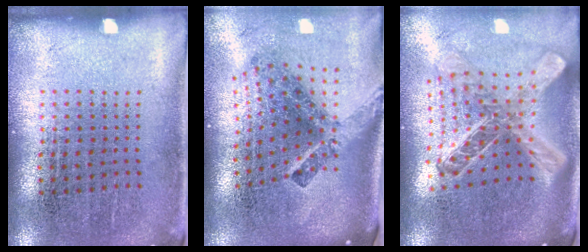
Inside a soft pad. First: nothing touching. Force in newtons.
{"total": 3.1, "press": 1.7, "slide": 2.5}
{"total": 2.7, "press": 2.0, "slide": 1.8}